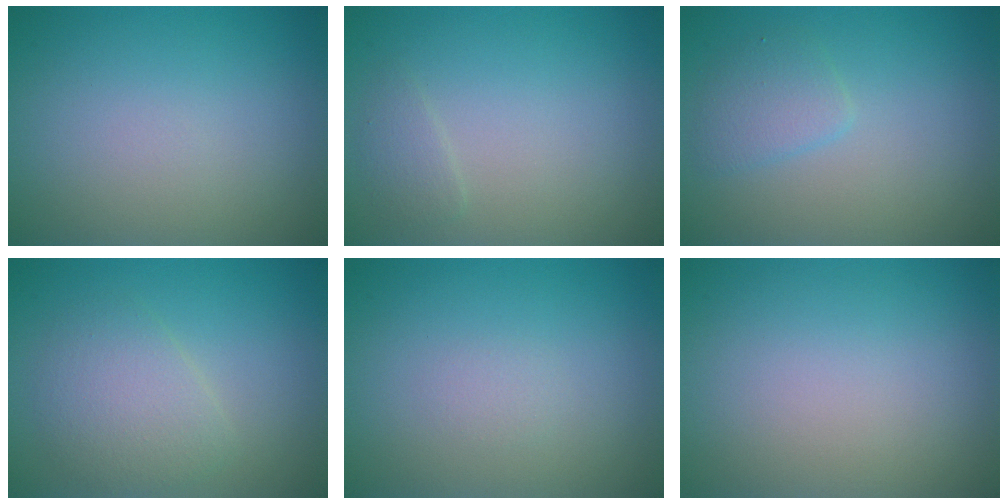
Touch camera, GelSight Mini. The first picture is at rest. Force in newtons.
{"total": 1.1, "press": 1.1, "slide": 0.0}
{"total": 1.9, "press": 1.9, "slide": 0.0}
{"total": 3.2, "press": 3.2, "slide": 0.1}
{"total": 0.6, "press": 0.6, "slide": 0.0}
{"total": 0.0}